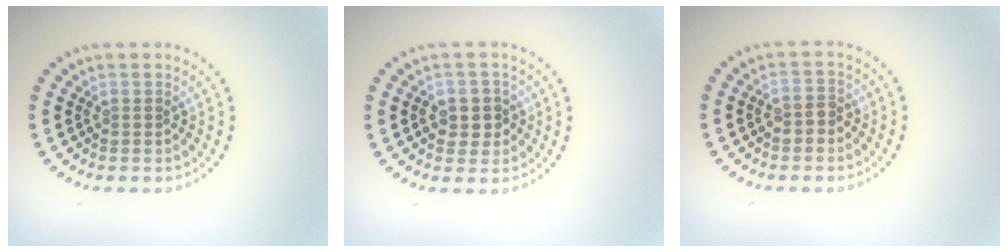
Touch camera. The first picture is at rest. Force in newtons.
{"total": 2.5, "press": 2.4, "slide": 0.3}
{"total": 1.6, "press": 1.5, "slide": 0.5}